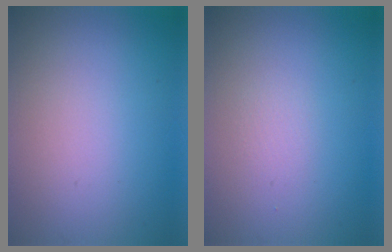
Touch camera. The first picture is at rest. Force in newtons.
{"total": 0.7, "press": 0.7, "slide": 0.1}